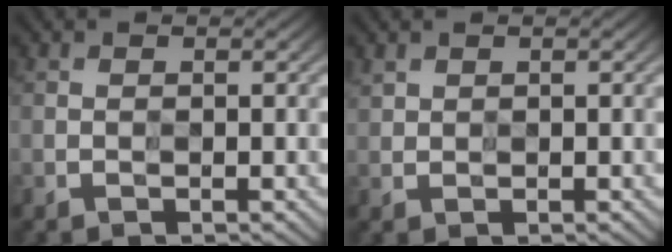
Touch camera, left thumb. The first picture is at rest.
{"total": 1.7, "force": [1.5, 0.9, 0.2], "torque": [-0.016, 0.001, 0.033]}